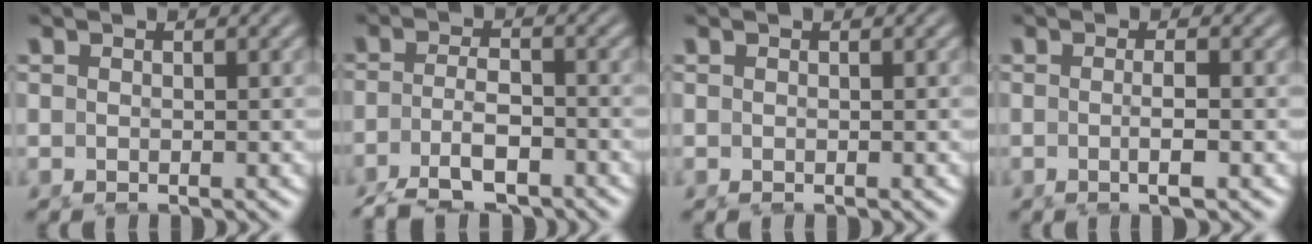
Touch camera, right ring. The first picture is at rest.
{"total": 5.7, "force": [-4.2, 2.0, 3.3], "torque": [-0.054, -0.017, -0.058]}
{"total": 0.0}
{"total": 2.1, "force": [-0.6, -0.7, 1.8], "torque": [-0.029, 0.003, -0.011]}